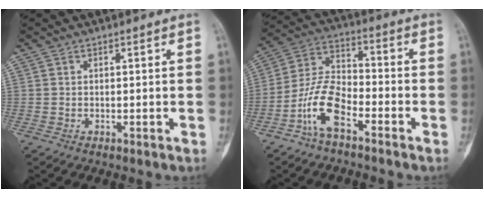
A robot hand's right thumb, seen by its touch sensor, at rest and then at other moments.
{"total": 10.4, "force": [-5.4, 4.6, 7.6], "torque": [-0.156, 0.046, -0.113]}